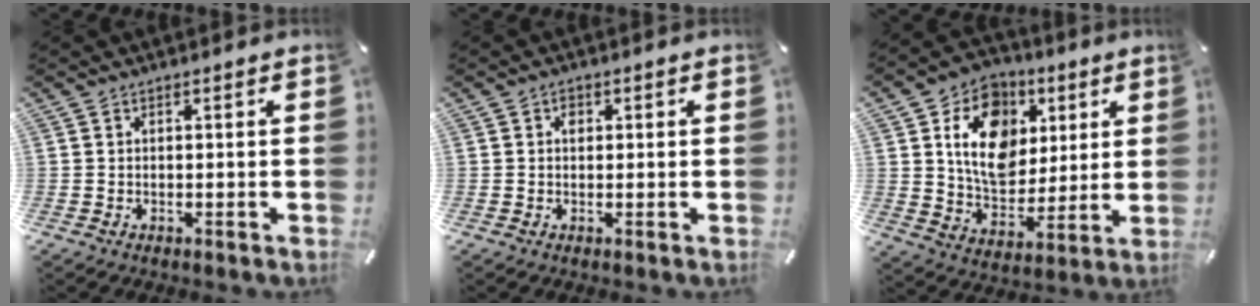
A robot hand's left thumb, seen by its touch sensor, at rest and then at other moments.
{"total": 1.4, "force": [0.2, 1.2, 0.7], "torque": [-0.007, 0.003, 0.001]}
{"total": 15.6, "force": [4.7, 12.4, 8.3], "torque": [-0.140, -0.007, 0.089]}